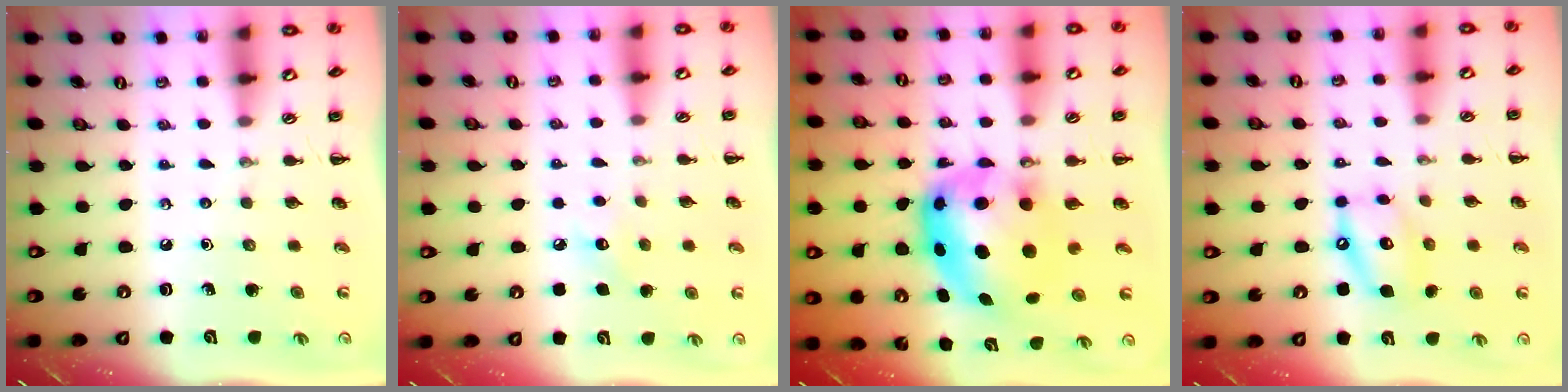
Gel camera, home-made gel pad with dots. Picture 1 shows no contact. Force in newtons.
{"total": 6.0, "press": 5.8, "slide": 1.7}
{"total": 9.6, "press": 9.3, "slide": 2.4}
{"total": 12.1, "press": 11.8, "slide": 2.8}